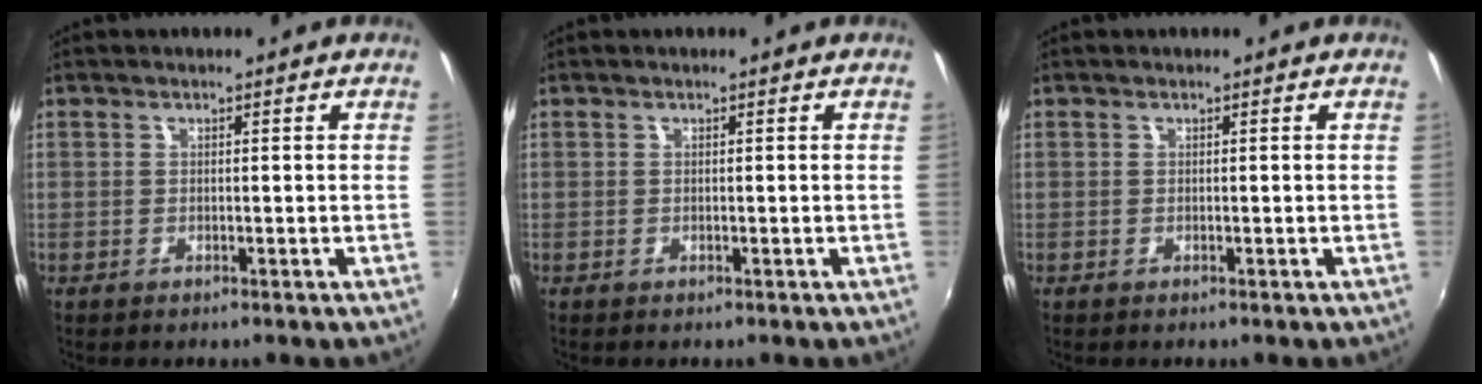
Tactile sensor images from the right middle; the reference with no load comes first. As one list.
[{"total": 0.0}, {"total": 0.0}]